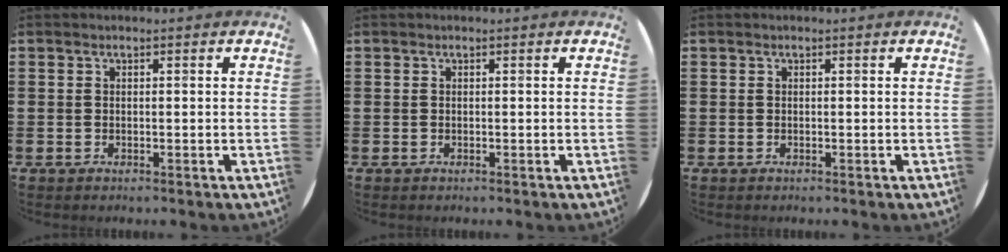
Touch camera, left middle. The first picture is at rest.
{"total": 0.0}
{"total": 0.0}